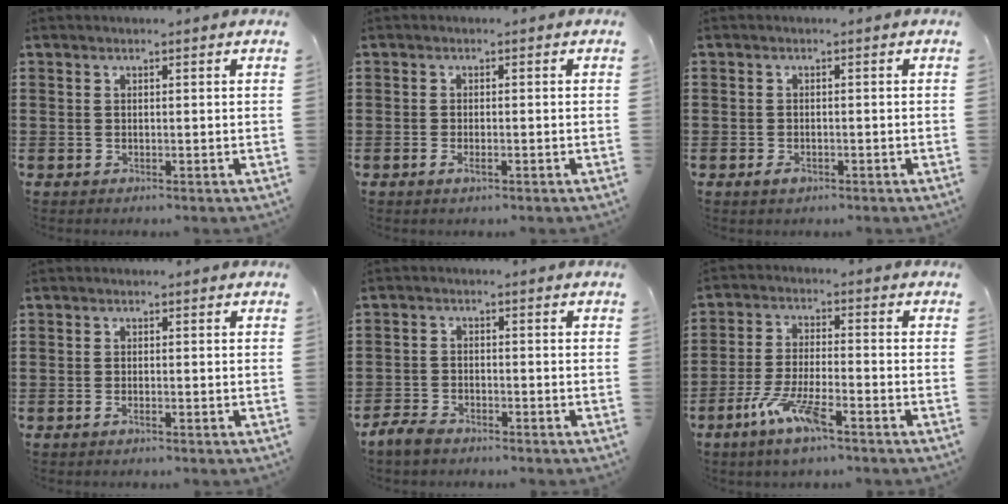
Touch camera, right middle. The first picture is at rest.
{"total": 1.3, "force": [-0.6, 0.5, 1.1], "torque": [-0.030, -0.005, -0.012]}
{"total": 1.4, "force": [-0.8, 0.9, 0.6], "torque": [-0.012, 0.000, -0.017]}
{"total": 0.8, "force": [-0.5, 0.2, 0.6], "torque": [-0.013, -0.003, -0.009]}
{"total": 3.2, "force": [-2.8, 1.3, 0.9], "torque": [-0.032, 0.001, -0.062]}
{"total": 7.9, "force": [-4.9, 1.7, 6.0], "torque": [-0.133, -0.008, -0.092]}